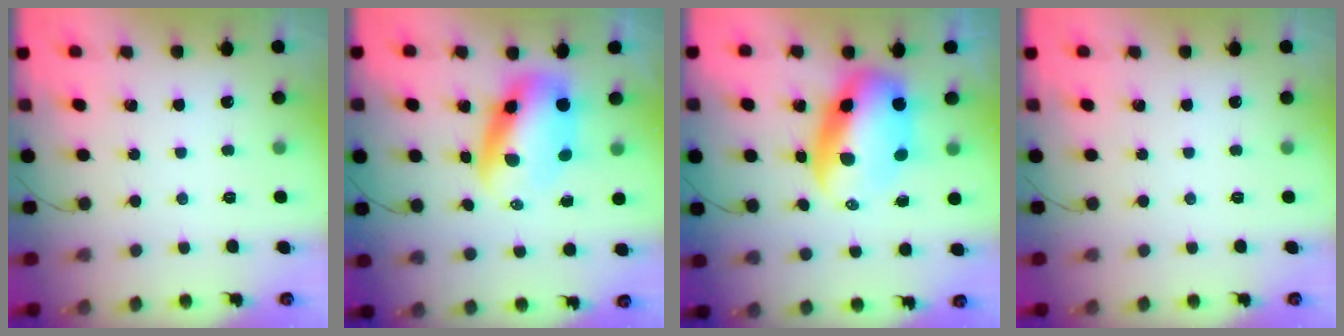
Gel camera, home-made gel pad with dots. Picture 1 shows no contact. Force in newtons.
{"total": 9.6, "press": 9.1, "slide": 2.9}
{"total": 10.9, "press": 10.5, "slide": 2.7}
{"total": 0.0}